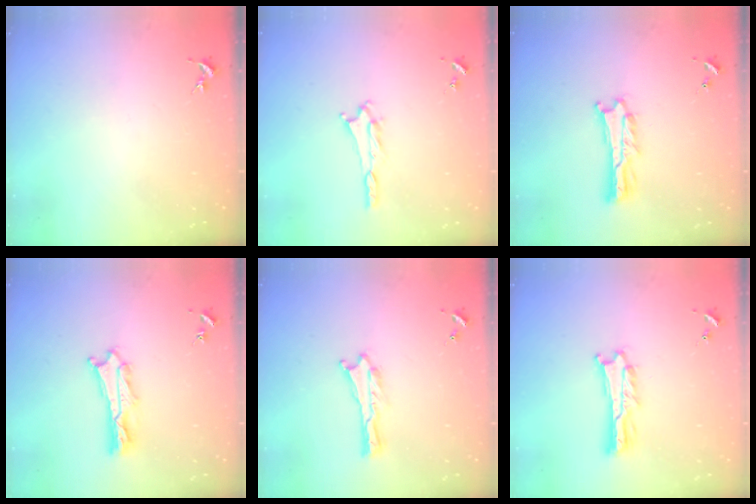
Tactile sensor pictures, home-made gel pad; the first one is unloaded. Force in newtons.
{"total": 1.3, "press": 1.3, "slide": 0.2}
{"total": 2.0, "press": 2.0, "slide": 0.3}
{"total": 2.4, "press": 2.4, "slide": 0.3}
{"total": 0.0}
{"total": 2.0, "press": 2.0, "slide": 0.3}